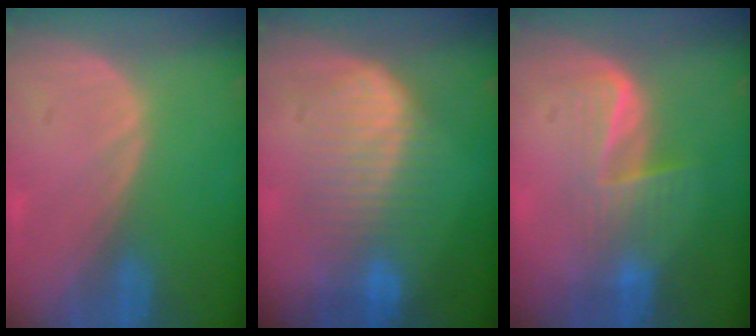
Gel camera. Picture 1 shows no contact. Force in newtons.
{"total": 7.3, "press": 7.3, "slide": 0.1}
{"total": 5.9, "press": 5.4, "slide": 2.3}